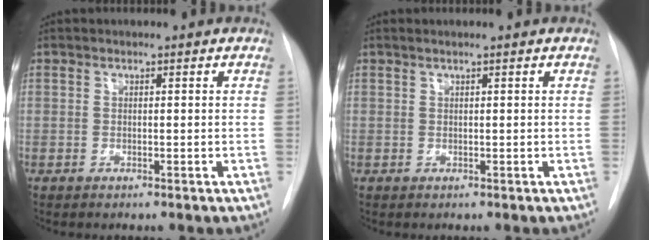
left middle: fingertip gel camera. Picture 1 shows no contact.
{"total": 0.8, "force": [0.5, -0.2, 0.5], "torque": [-0.017, 0.006, 0.014]}